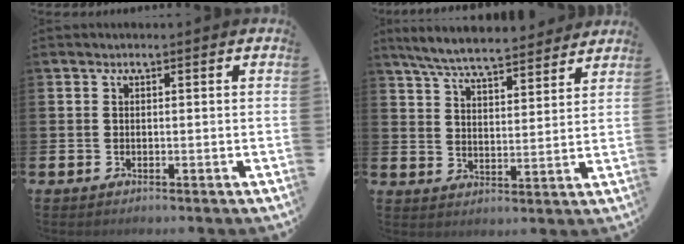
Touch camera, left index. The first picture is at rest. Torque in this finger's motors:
{"motor_torque": [0.51, -0.83, 0.75, 0.21]}